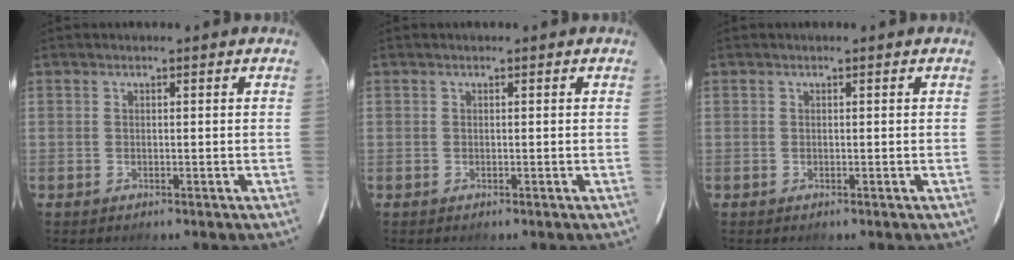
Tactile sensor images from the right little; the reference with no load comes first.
{"total": 0.0}
{"total": 0.0}